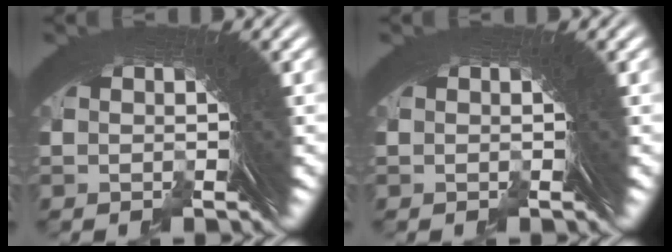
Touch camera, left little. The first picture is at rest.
{"total": 0.0}